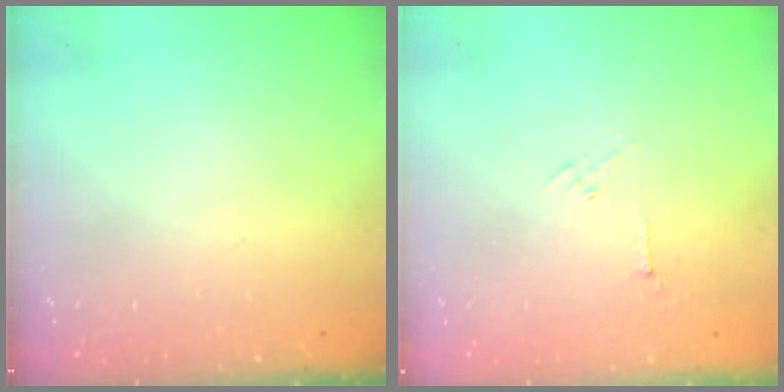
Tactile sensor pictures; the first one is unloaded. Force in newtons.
{"total": 3.0, "press": 3.0, "slide": 0.7}